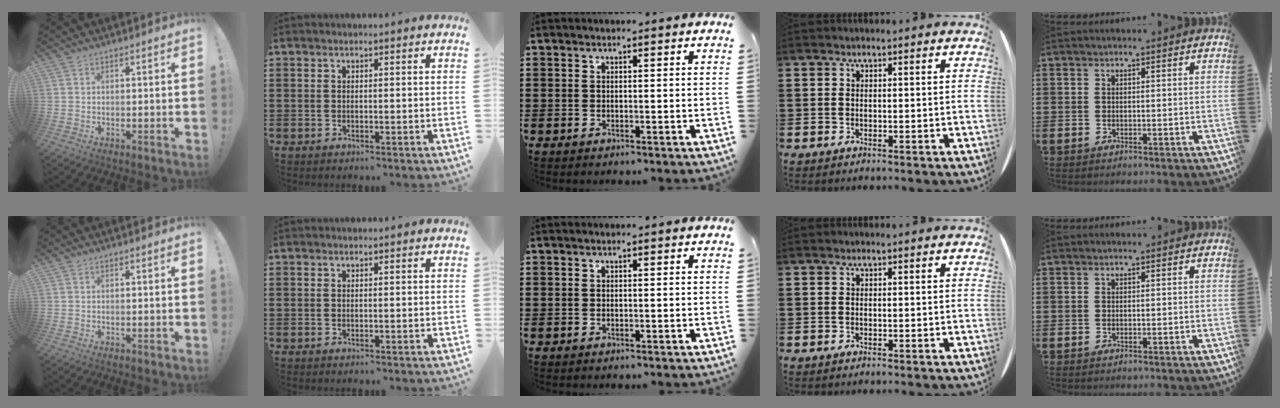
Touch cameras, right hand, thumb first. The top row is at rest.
{}